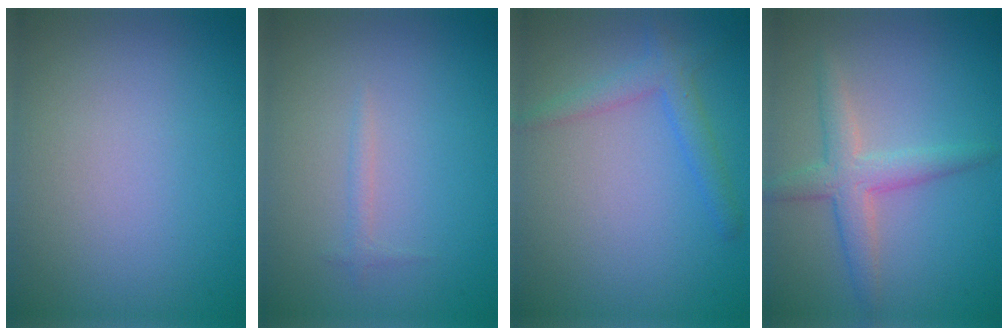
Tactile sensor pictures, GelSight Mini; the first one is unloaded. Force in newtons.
{"total": 0.7, "press": 0.7, "slide": 0.1}
{"total": 2.4, "press": 2.4, "slide": 0.1}
{"total": 3.2, "press": 3.2, "slide": 0.0}